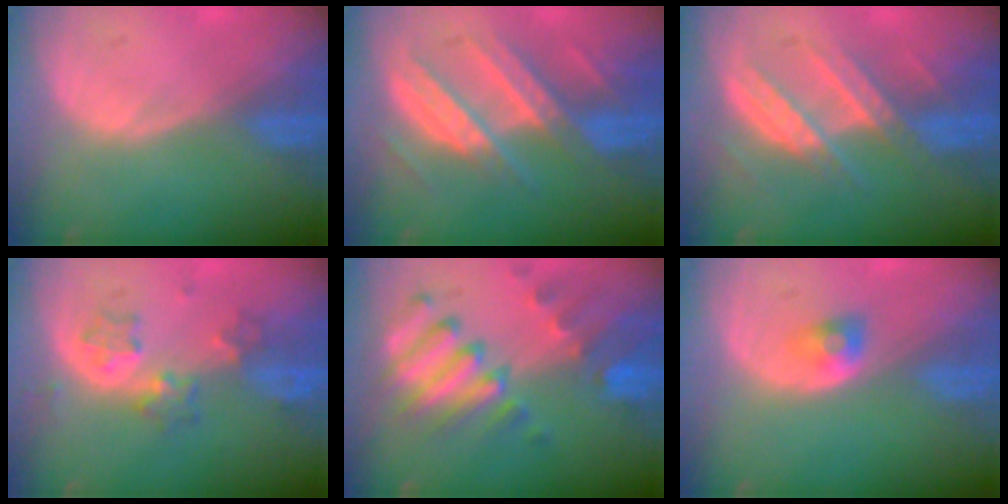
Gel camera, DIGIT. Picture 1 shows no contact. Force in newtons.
{"total": 8.6, "press": 8.6, "slide": 0.5}
{"total": 7.2, "press": 7.1, "slide": 1.4}
{"total": 5.3, "press": 5.2, "slide": 1.2}
{"total": 10.1, "press": 8.8, "slide": 4.8}
{"total": 2.3, "press": 2.2, "slide": 0.7}